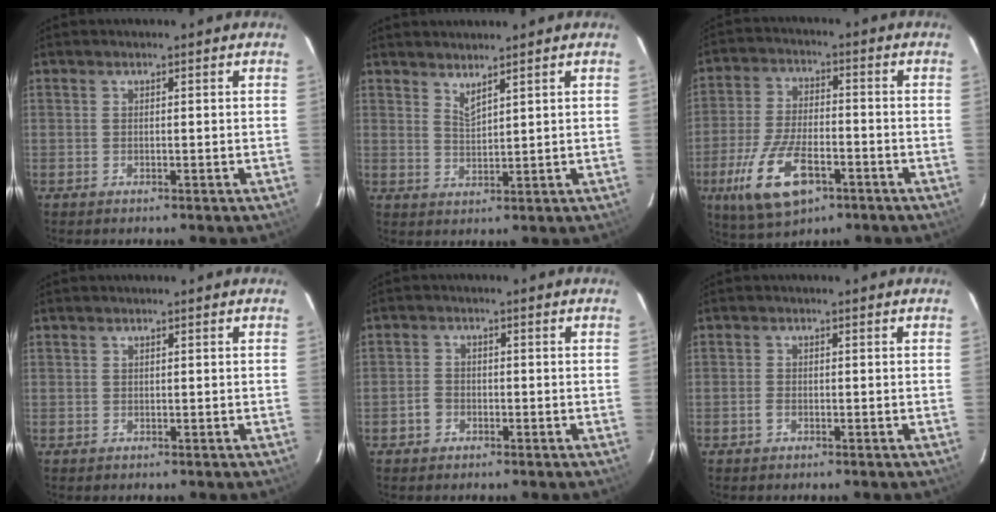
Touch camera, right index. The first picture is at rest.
{"total": 2.6, "force": [2.3, 0.2, 1.2], "torque": [-0.022, -0.003, 0.040]}
{"total": 14.1, "force": [-6.6, 6.1, 10.8], "torque": [-0.235, -0.020, -0.115]}
{"total": 0.5, "force": [0.1, 0.5, -0.1], "torque": [0.005, 0.003, 0.002]}
{"total": 3.0, "force": [-1.5, 2.3, 1.3], "torque": [-0.030, 0.009, -0.027]}
{"total": 1.1, "force": [-0.6, 0.7, 0.6], "torque": [-0.011, 0.003, -0.012]}